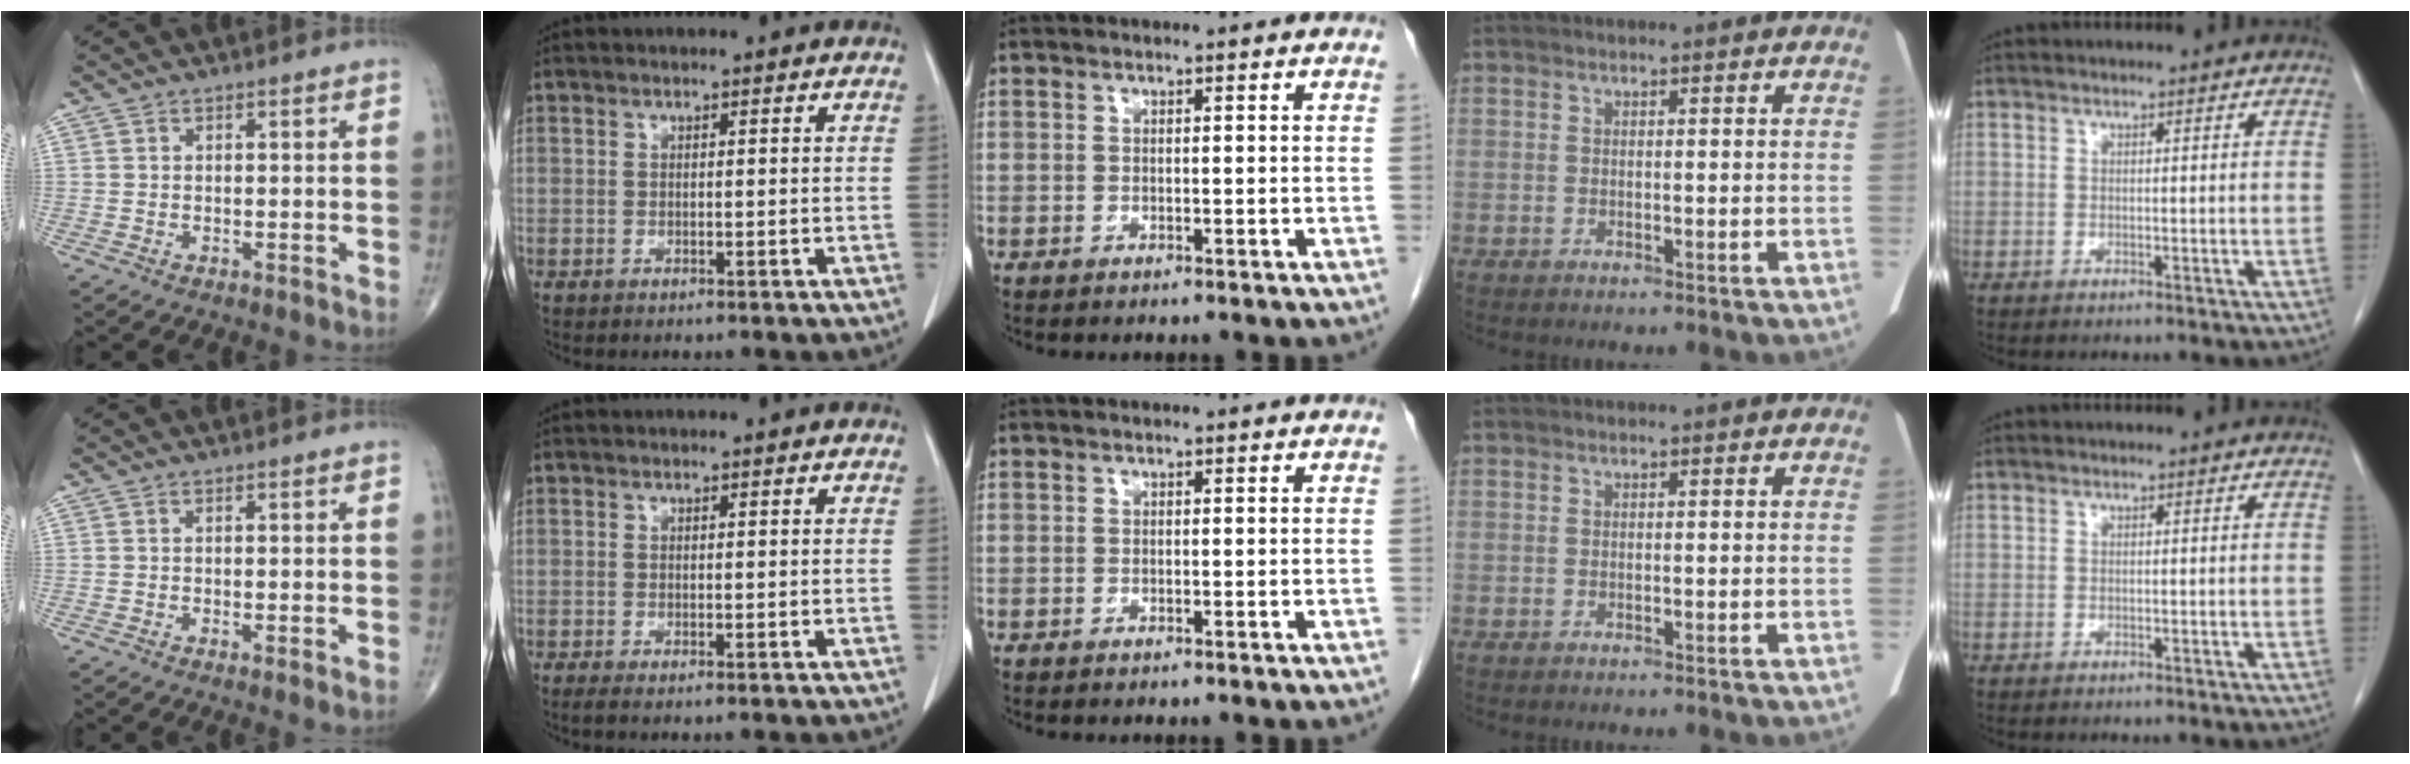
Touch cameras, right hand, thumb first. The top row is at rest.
{"thumb": {"total": 1.2, "force": [-0.2, 0.1, 1.2], "torque": [-0.025, -0.006, -0.005]}, "index": {"total": 0.8, "force": [-0.6, -0.1, 0.5], "torque": [-0.011, -0.002, -0.013]}}